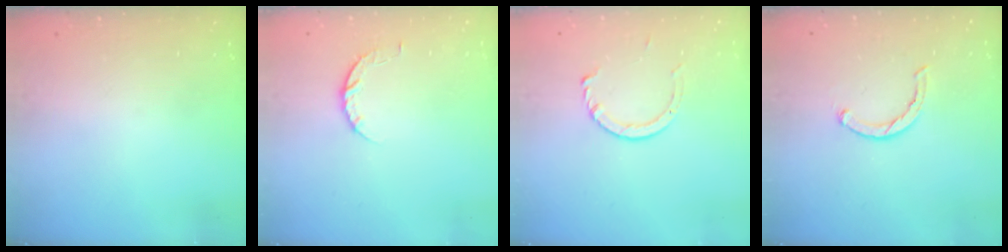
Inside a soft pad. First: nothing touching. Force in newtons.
{"total": 5.2, "press": 5.2, "slide": 0.8}
{"total": 3.9, "press": 3.9, "slide": 0.4}
{"total": 2.3, "press": 2.2, "slide": 0.5}